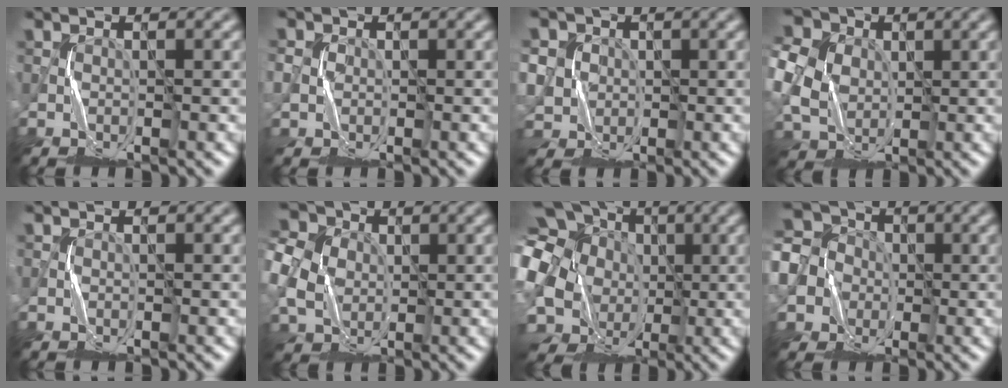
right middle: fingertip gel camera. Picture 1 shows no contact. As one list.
[{"total": 1.1, "force": [-0.3, 1.0, -0.3], "torque": [0.003, -0.005, -0.008]}, {"total": 5.4, "force": [0.7, 5.2, 1.1], "torque": [-0.041, 0.025, 0.000]}, {"total": 9.9, "force": [1.7, 8.3, 5.1], "torque": [-0.131, 0.028, 0.009]}, {"total": 0.0}, {"total": 7.2, "force": [0.4, 6.2, 3.6], "torque": [-0.107, 0.025, -0.007]}, {"total": 18.7, "force": [-0.4, 16.4, 9.1], "torque": [-0.223, 0.022, -0.033]}, {"total": 10.5, "force": [-0.1, 9.7, 3.9], "torque": [-0.135, 0.036, -0.034]}]